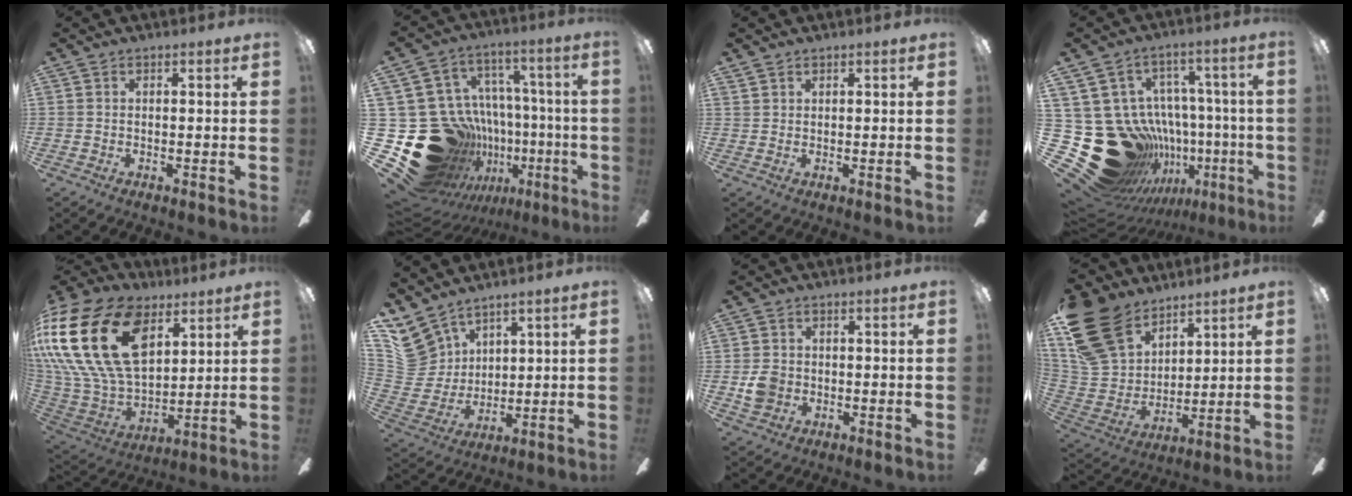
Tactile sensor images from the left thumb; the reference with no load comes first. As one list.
[{"total": 27.6, "force": [-7.5, 22.7, 13.7], "torque": [-0.269, 0.004, -0.036]}, {"total": 1.3, "force": [1.1, 0.6, 0.1], "torque": [-0.002, 0.000, 0.022]}, {"total": 26.7, "force": [-6.8, 22.1, 13.4], "torque": [-0.251, 0.004, -0.029]}, {"total": 31.9, "force": [11.3, 20.5, 21.7], "torque": [-0.474, -0.048, 0.219]}, {"total": 12.6, "force": [9.2, 8.2, 2.7], "torque": [-0.095, -0.050, 0.188]}, {"total": 5.0, "force": [-0.6, 4.5, 2.0], "torque": [-0.020, 0.008, -0.010]}, {"total": 21.4, "force": [13.7, 13.0, 10.1], "torque": [-0.250, -0.064, 0.262]}]